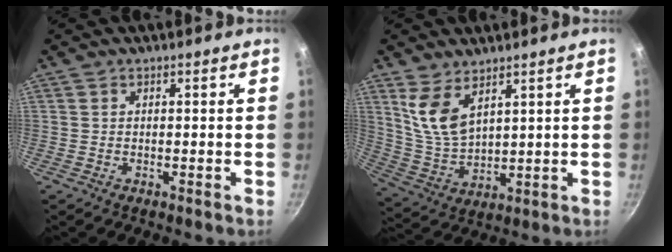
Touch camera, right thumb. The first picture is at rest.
{"total": 8.9, "force": [4.9, 4.4, 5.9], "torque": [-0.109, -0.039, 0.111]}